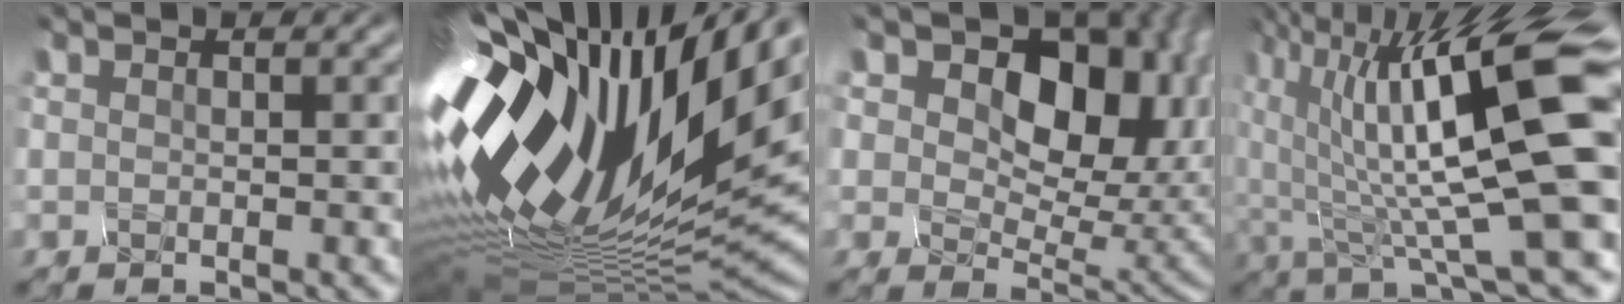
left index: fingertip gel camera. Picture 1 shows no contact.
{"total": 18.5, "force": [2.0, 8.1, 16.5], "torque": [-0.335, -0.026, 0.050]}
{"total": 10.8, "force": [2.7, 7.2, 7.6], "torque": [-0.115, -0.008, 0.054]}
{"total": 14.5, "force": [2.2, 3.4, 14.0], "torque": [-0.251, -0.001, 0.062]}